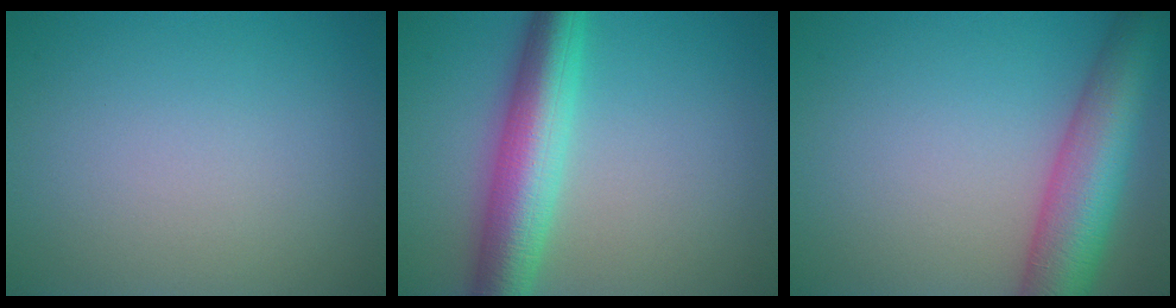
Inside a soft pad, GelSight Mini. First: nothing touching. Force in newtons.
{"total": 7.3, "press": 7.3, "slide": 0.1}
{"total": 8.7, "press": 8.7, "slide": 0.3}